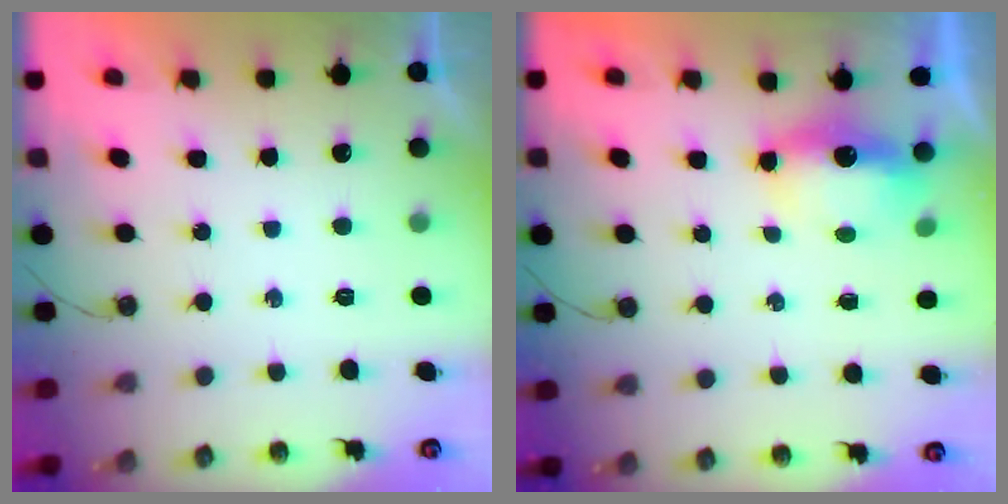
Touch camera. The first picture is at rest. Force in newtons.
{"total": 10.4, "press": 7.4, "slide": 7.4}